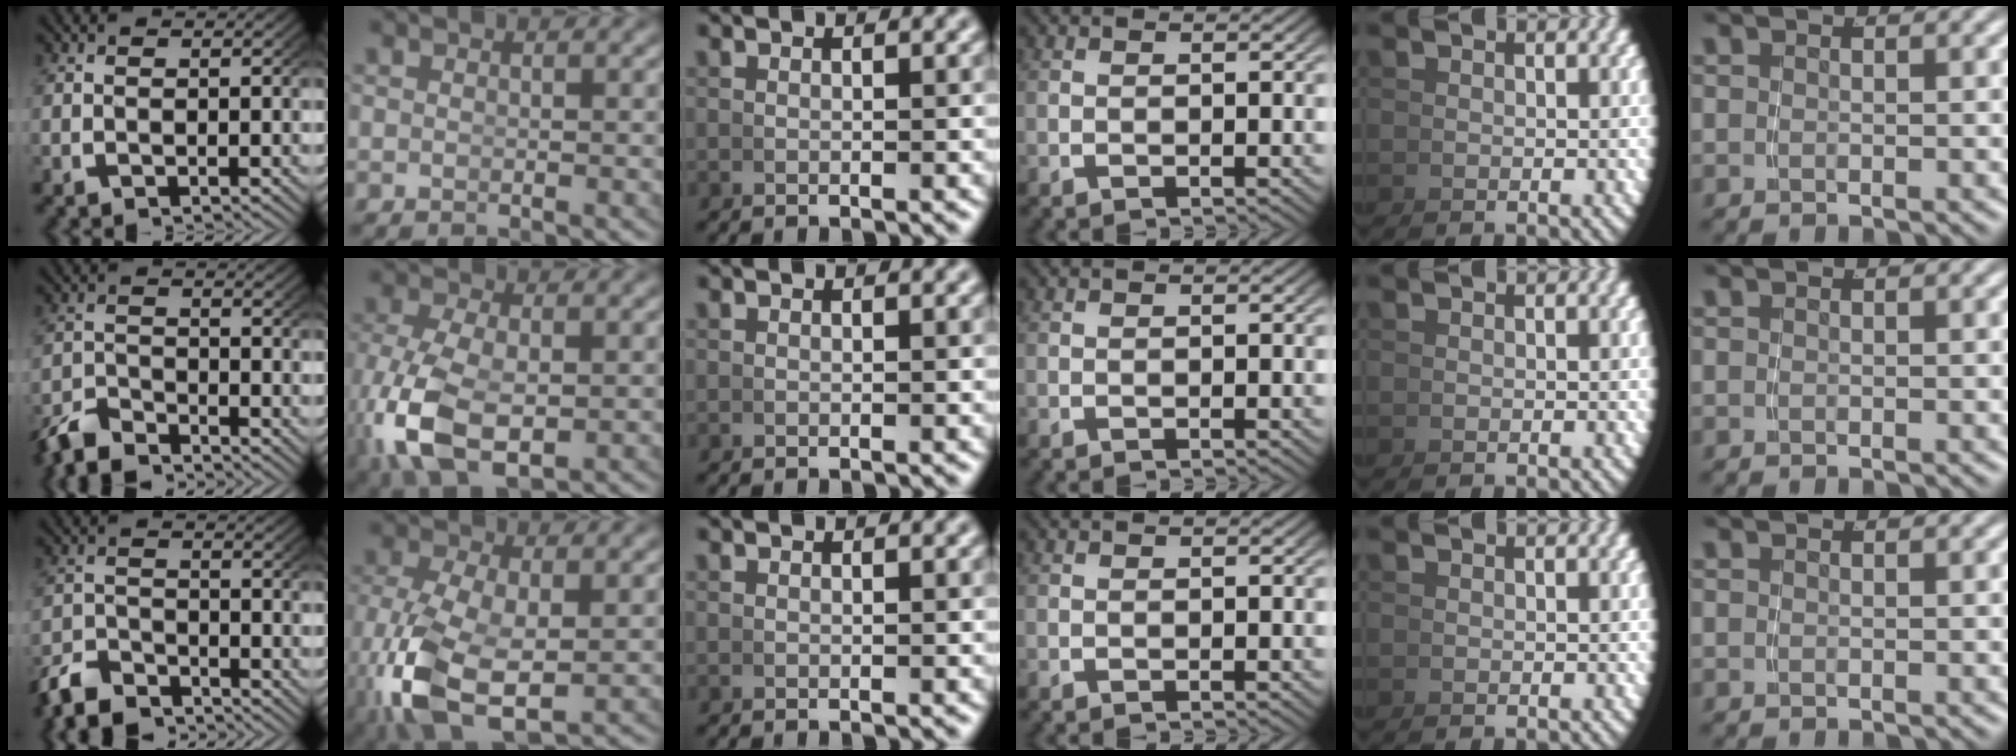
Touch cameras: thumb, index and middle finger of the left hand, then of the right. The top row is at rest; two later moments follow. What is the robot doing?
{"motion": "grasp_and_lifting", "object": "coin"}